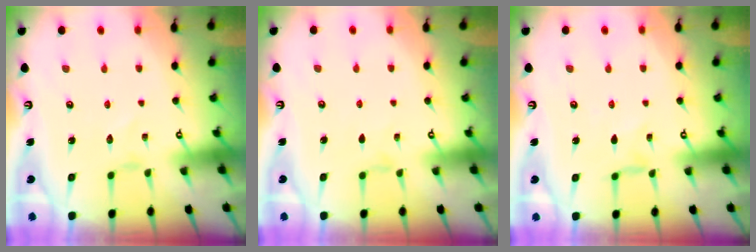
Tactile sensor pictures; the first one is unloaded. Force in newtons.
{"total": 1.2, "press": 1.2, "slide": 0.3}
{"total": 0.7, "press": 0.6, "slide": 0.2}